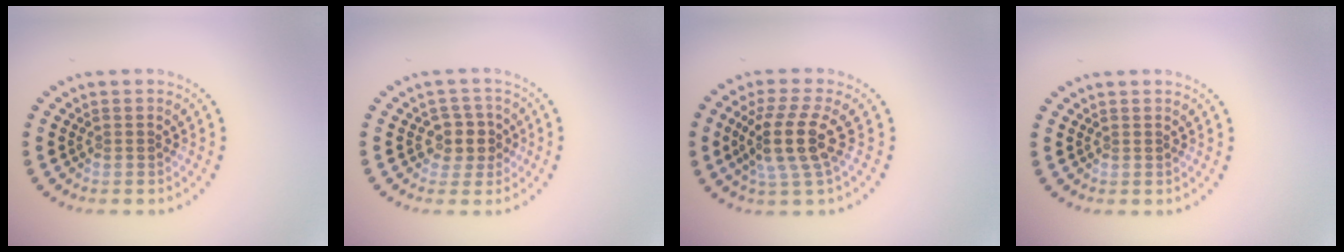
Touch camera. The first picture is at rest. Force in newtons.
{"total": 2.5, "press": 2.2, "slide": 1.1}
{"total": 4.3, "press": 3.4, "slide": 2.7}
{"total": 0.0}